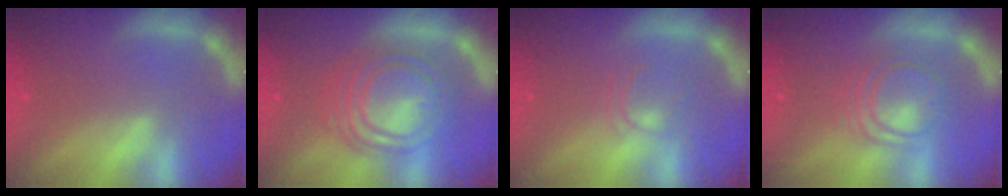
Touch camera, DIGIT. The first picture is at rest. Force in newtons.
{"total": 10.0}
{"total": 2.0}
{"total": 5.6}